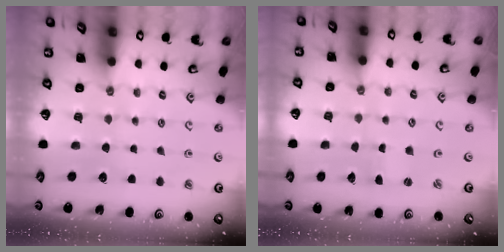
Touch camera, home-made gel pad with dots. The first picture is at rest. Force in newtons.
{"total": 0.0}